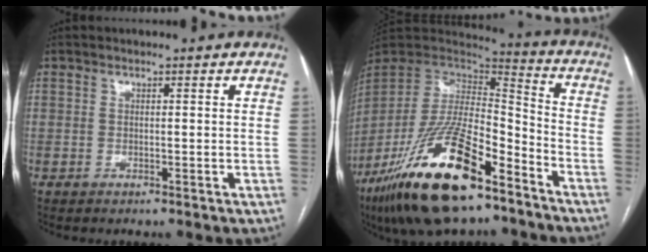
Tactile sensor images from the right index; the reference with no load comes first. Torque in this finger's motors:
{"motor_torque": [0.92, -1.22, 0.24, 0.01]}